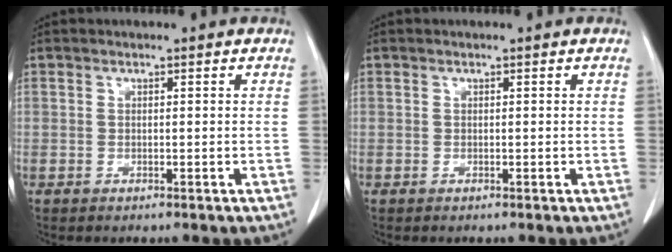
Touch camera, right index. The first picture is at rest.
{"total": 0.0}